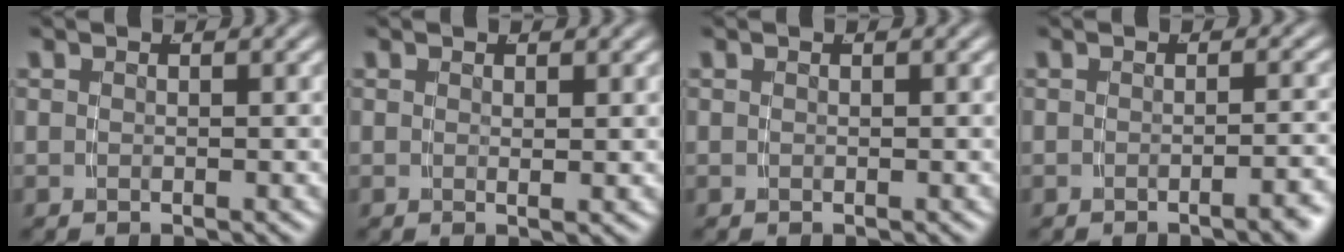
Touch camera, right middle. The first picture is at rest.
{"total": 0.6, "force": [0.3, -0.3, 0.4], "torque": [-0.008, -0.006, 0.007]}
{"total": 0.0}
{"total": 1.8, "force": [-1.3, -0.3, 1.1], "torque": [-0.011, 0.012, -0.026]}